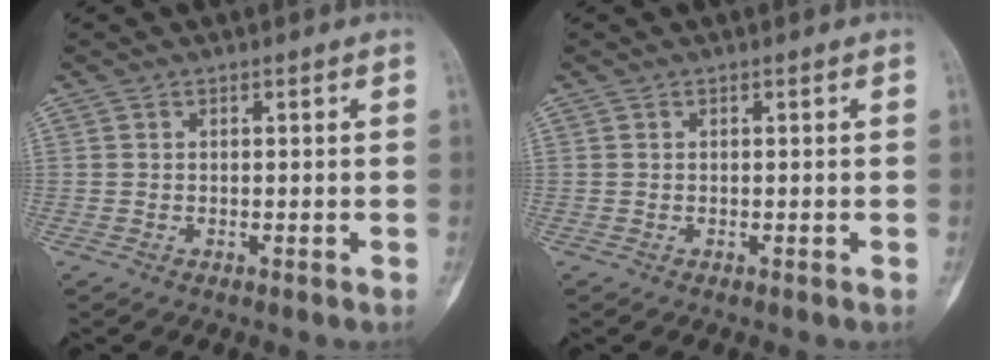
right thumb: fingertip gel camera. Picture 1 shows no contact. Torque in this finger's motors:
{"motor_torque": [-0.03, 0.01, 0.20, -0.18, 0.02]}